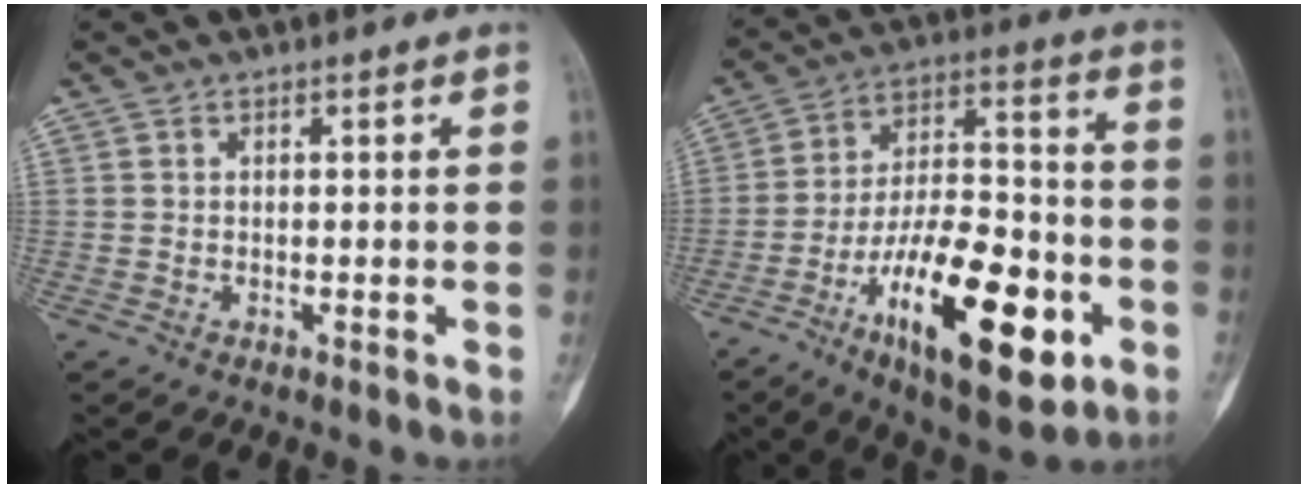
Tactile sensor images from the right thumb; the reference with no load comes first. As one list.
[{"total": 22.8, "force": [-9.2, 9.0, 18.8], "torque": [-0.297, 0.047, -0.145]}]